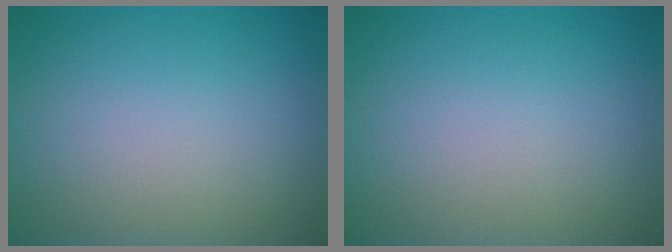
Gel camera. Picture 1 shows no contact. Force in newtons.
{"total": 0.0}